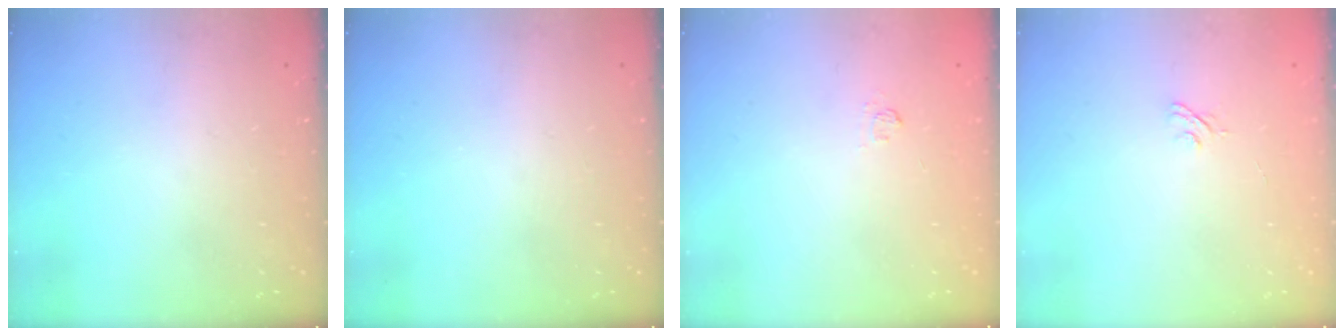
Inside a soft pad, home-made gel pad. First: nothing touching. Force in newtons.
{"total": 0.0}
{"total": 2.4, "press": 2.1, "slide": 1.3}
{"total": 3.6, "press": 3.4, "slide": 1.2}